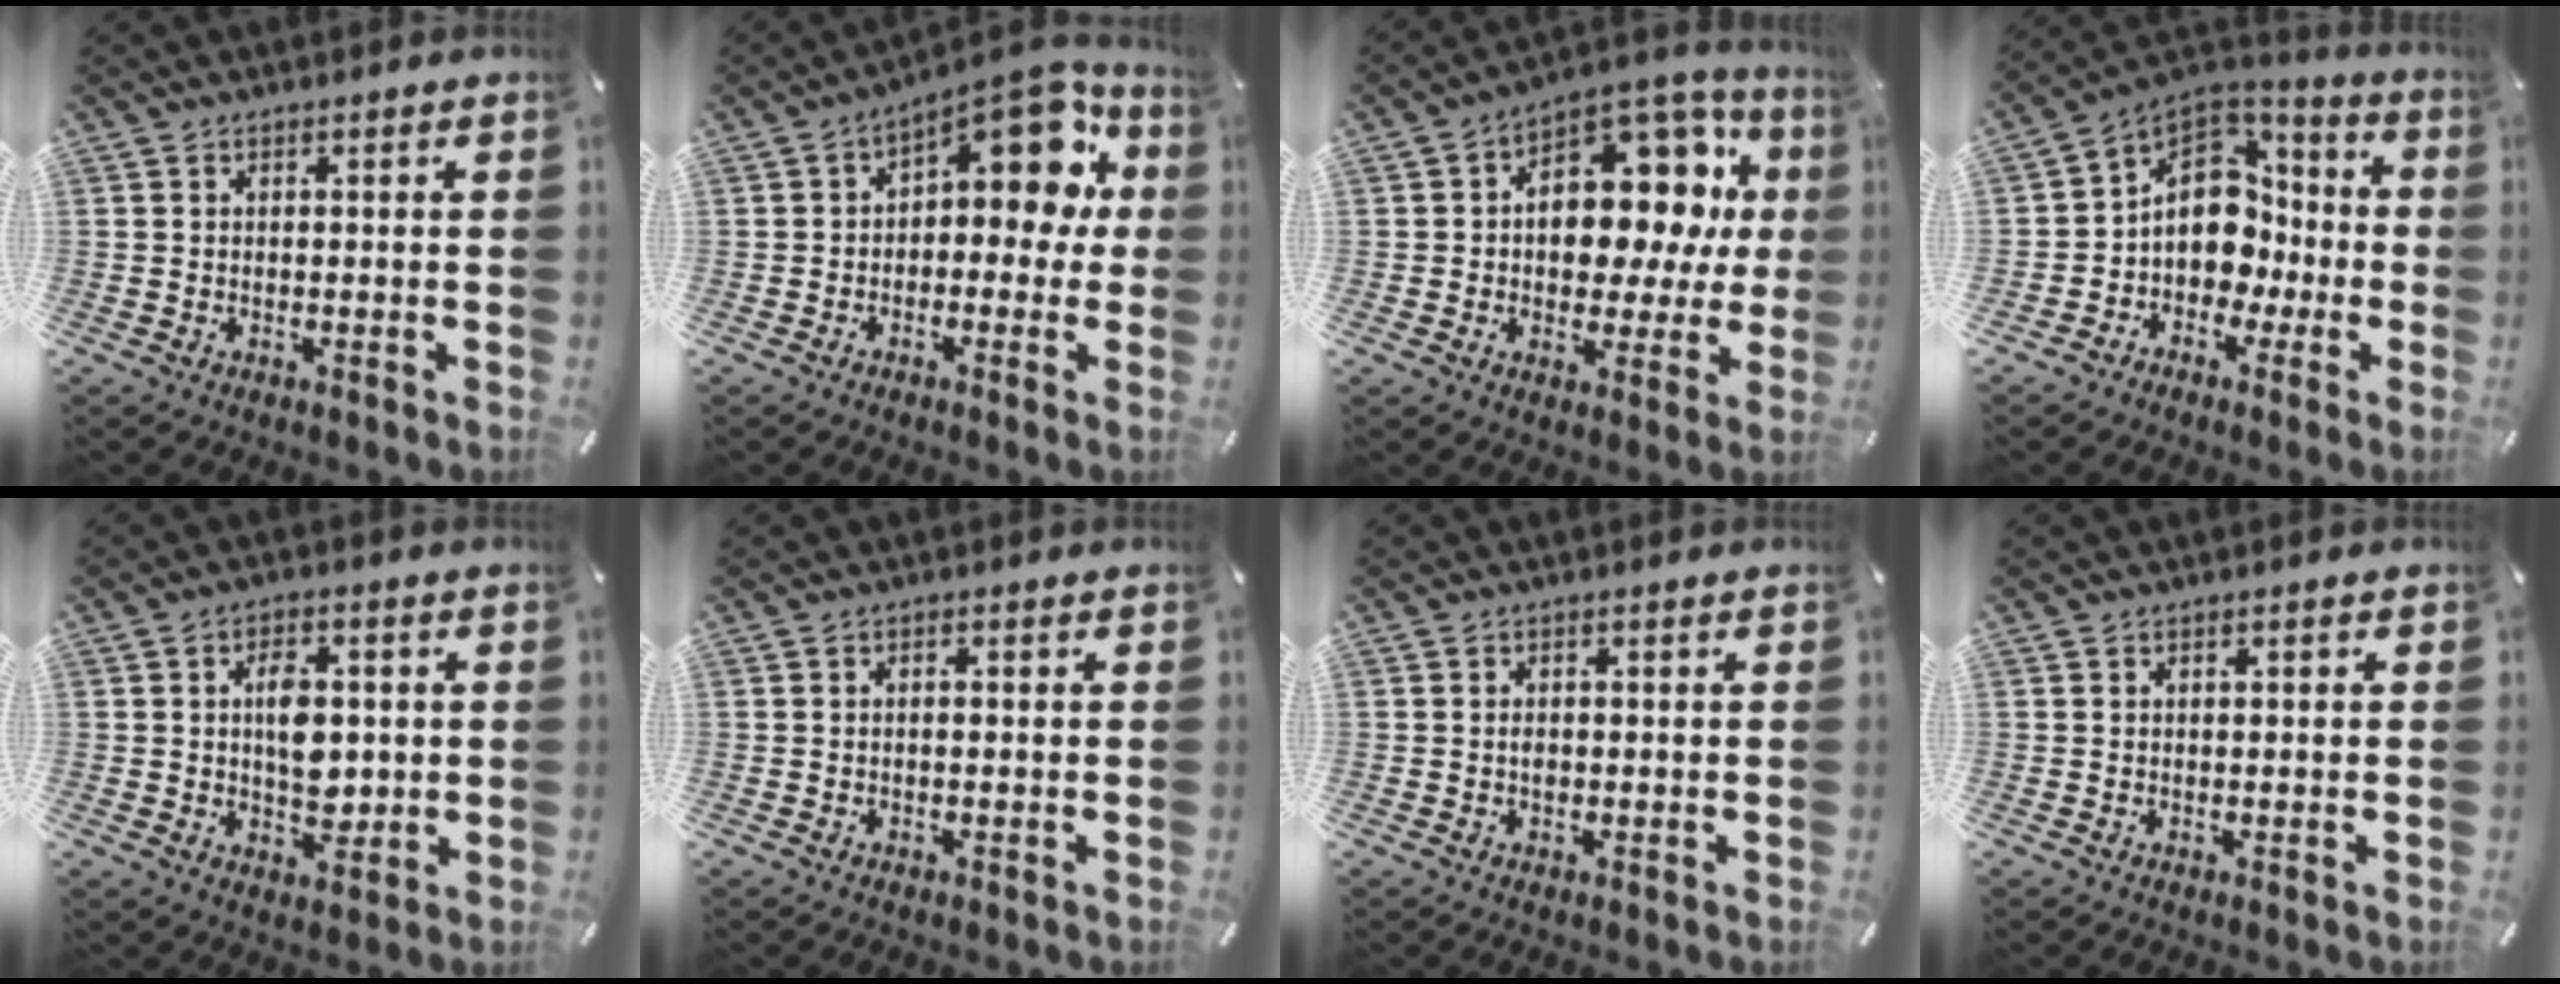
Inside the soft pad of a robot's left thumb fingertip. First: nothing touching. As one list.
[{"total": 11.5, "force": [5.0, 6.1, 8.4], "torque": [-0.104, -0.043, 0.085]}, {"total": 13.8, "force": [3.5, 9.8, 9.0], "torque": [-0.113, -0.039, 0.064]}, {"total": 12.3, "force": [-0.6, 10.8, 5.9], "torque": [-0.117, -0.003, -0.002]}, {"total": 8.4, "force": [0.5, 5.6, 6.3], "torque": [-0.080, 0.000, 0.007]}, {"total": 0.9, "force": [-0.4, 0.3, 0.7], "torque": [-0.015, 0.000, -0.008]}, {"total": 1.4, "force": [-0.2, 0.9, 1.0], "torque": [-0.020, 0.003, -0.005]}, {"total": 0.5, "force": [0.0, 0.3, 0.4], "torque": [-0.008, 0.001, 0.000]}]